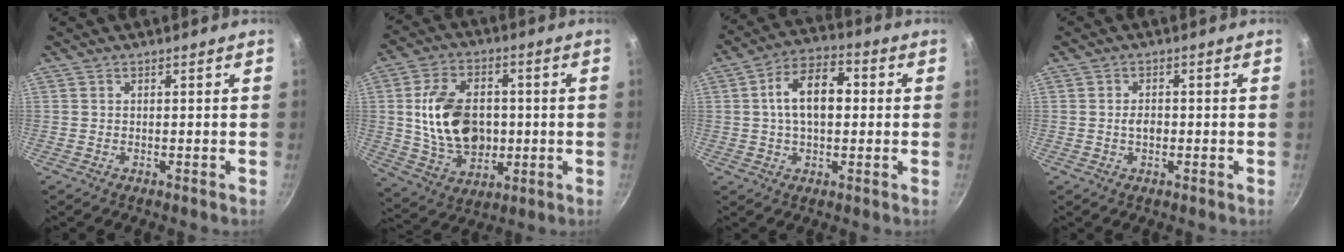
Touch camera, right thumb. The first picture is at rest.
{"total": 16.1, "force": [0.6, 11.1, 11.6], "torque": [-0.178, 0.000, 0.020]}
{"total": 11.4, "force": [1.2, 6.7, 9.2], "torque": [-0.150, 0.025, 0.014]}
{"total": 2.3, "force": [-0.3, 1.5, 1.7], "torque": [-0.024, 0.005, -0.007]}